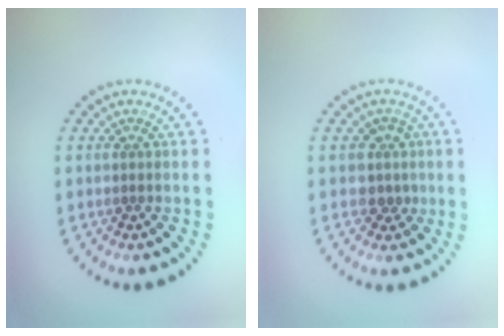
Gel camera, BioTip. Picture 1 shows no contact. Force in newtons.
{"total": 2.0, "press": 1.7, "slide": 1.2}